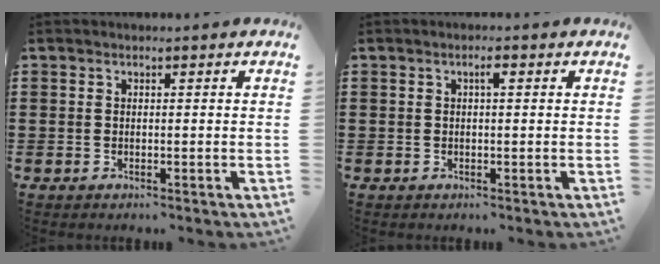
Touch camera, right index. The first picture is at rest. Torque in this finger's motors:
{"motor_torque": [0.30, -0.25, 0.02, 0.02]}